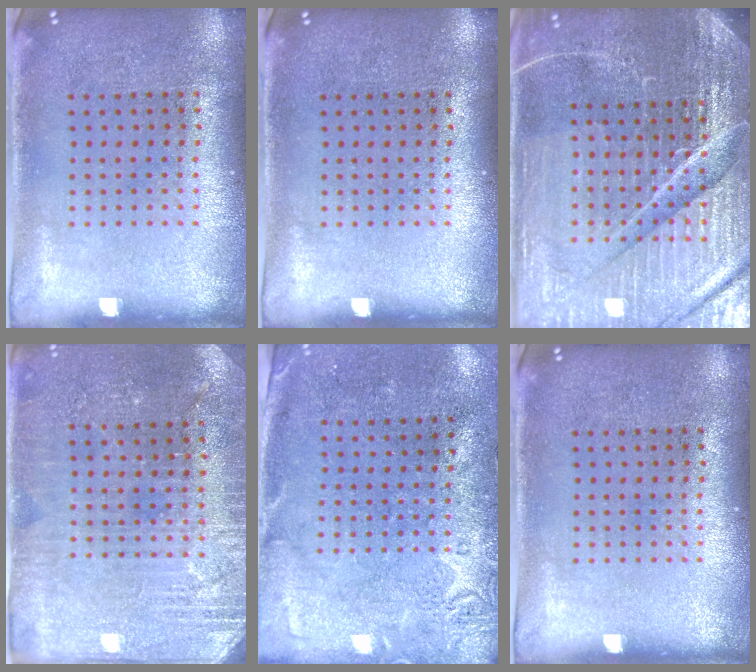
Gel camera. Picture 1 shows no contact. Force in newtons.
{"total": 0.0}
{"total": 6.3, "press": 5.7, "slide": 2.9}
{"total": 2.8, "press": 2.8, "slide": 0.5}
{"total": 2.7, "press": 2.2, "slide": 1.7}
{"total": 0.0}